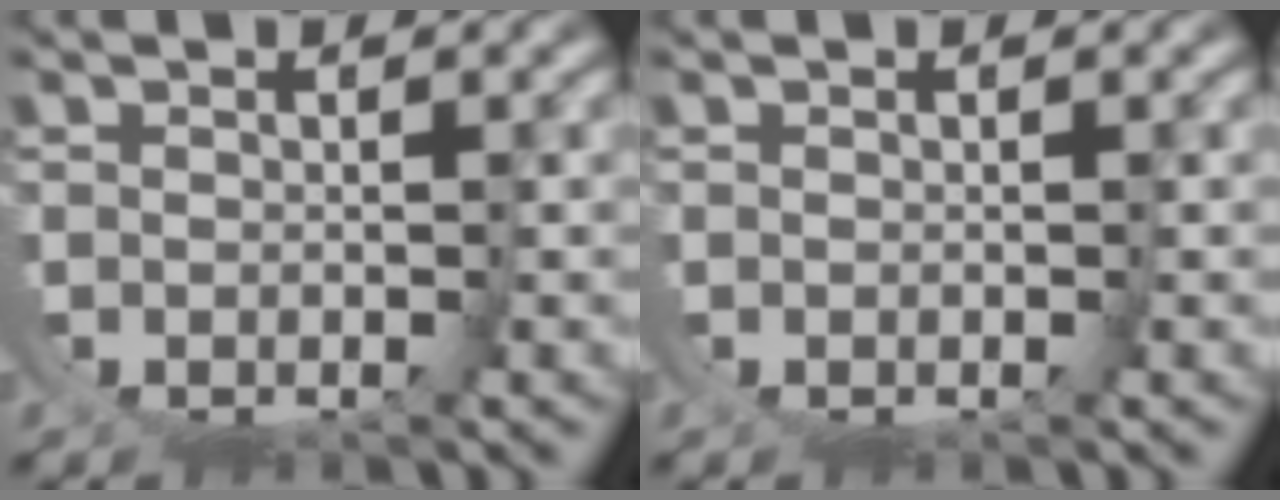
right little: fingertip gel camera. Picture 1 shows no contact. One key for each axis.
{"total": 0.0}